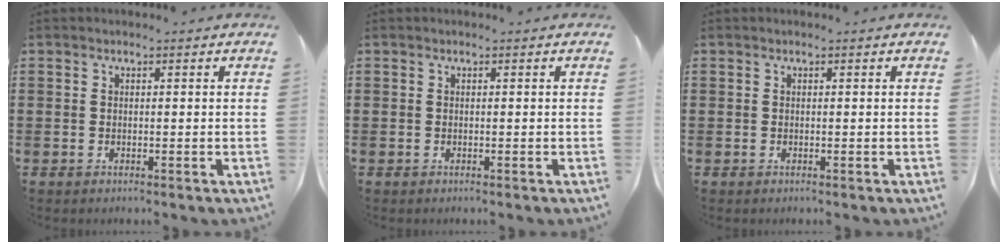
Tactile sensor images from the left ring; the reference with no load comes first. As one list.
[{"total": 0.0}, {"total": 0.0}]